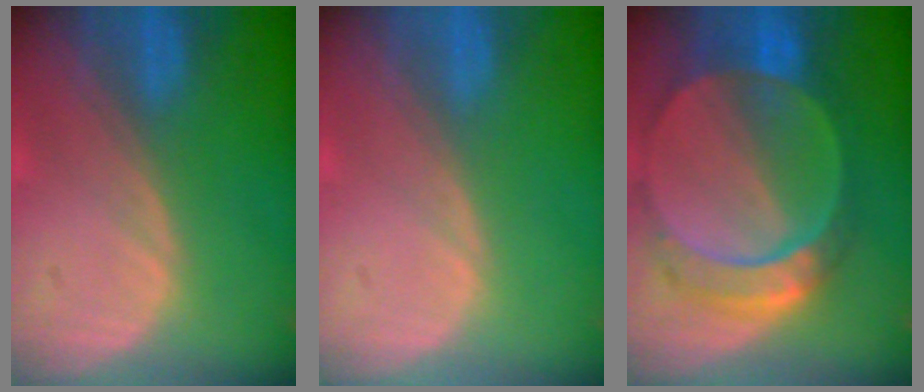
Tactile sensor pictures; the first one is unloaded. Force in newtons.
{"total": 0.0}
{"total": 9.5, "press": 8.3, "slide": 4.4}